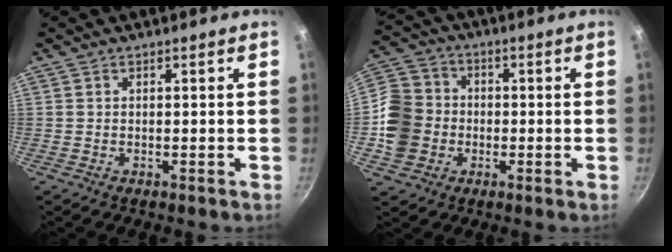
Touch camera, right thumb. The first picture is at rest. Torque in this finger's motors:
{"motor_torque": [0.46, 0.33, 0.70, -0.42, 0.28]}